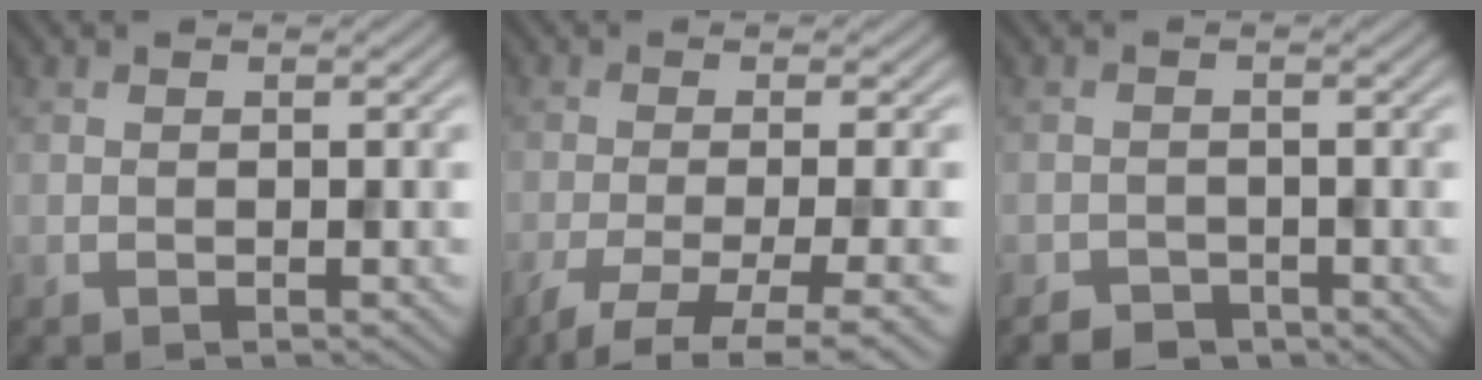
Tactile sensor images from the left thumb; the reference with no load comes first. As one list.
[{"total": 6.6, "force": [-3.2, 1.6, 5.6], "torque": [-0.093, -0.010, -0.057]}, {"total": 2.3, "force": [-1.8, 1.3, 0.6], "torque": [-0.009, -0.003, -0.036]}]